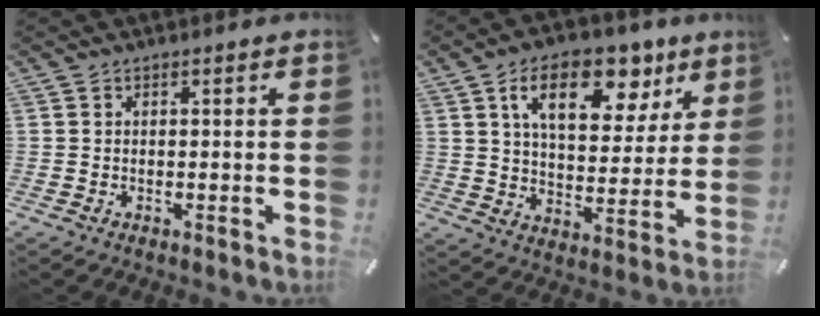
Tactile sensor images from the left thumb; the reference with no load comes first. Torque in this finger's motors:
{"motor_torque": [2.82, 2.18, 1.95, -0.81, 0.14]}